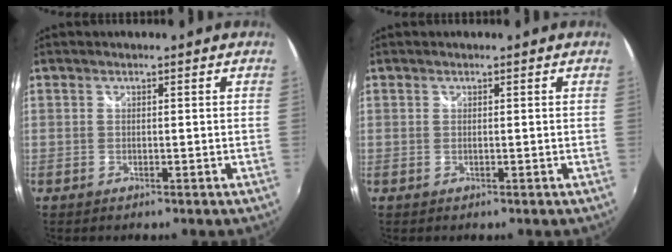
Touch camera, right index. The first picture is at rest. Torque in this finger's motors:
{"motor_torque": [0.00, 0.00, -0.01, 0.00]}